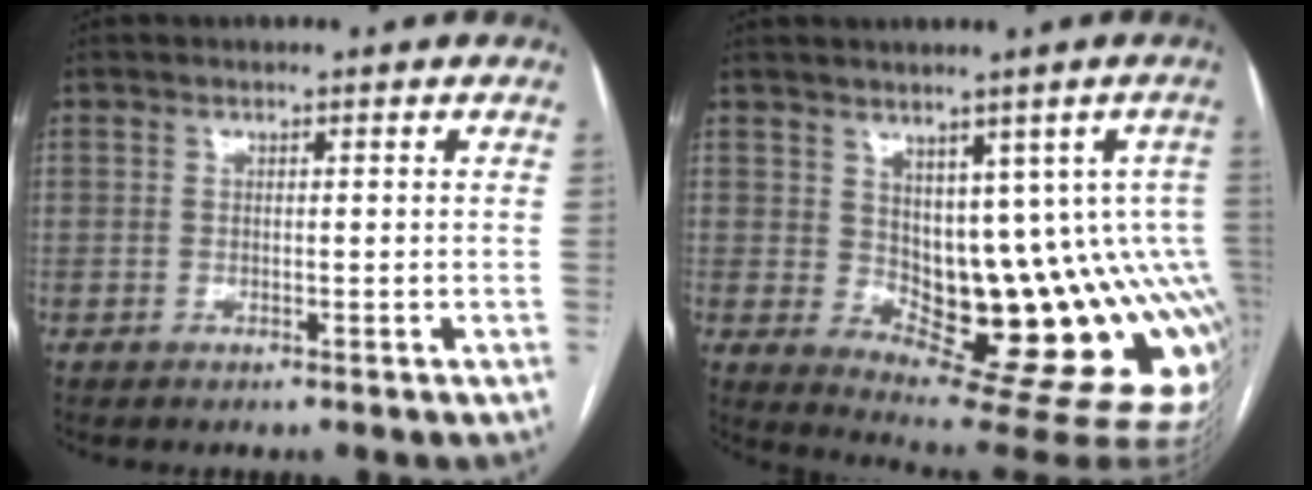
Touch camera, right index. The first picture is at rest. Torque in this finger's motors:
{"motor_torque": [1.89, -0.25, 0.40, 0.06]}